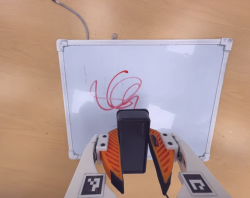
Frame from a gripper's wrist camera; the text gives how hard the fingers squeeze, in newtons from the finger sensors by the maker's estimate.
{"total": 7.8, "left": 7.0, "right": 8.6}